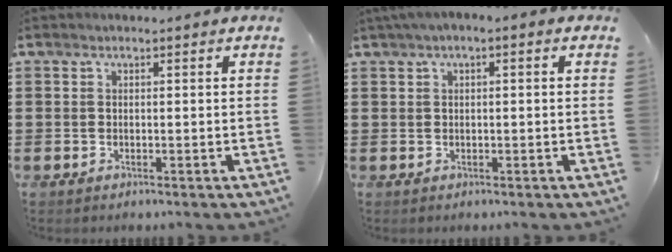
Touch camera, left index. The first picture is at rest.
{"total": 1.3, "force": [-0.2, 0.3, 1.2], "torque": [-0.021, -0.001, -0.003]}